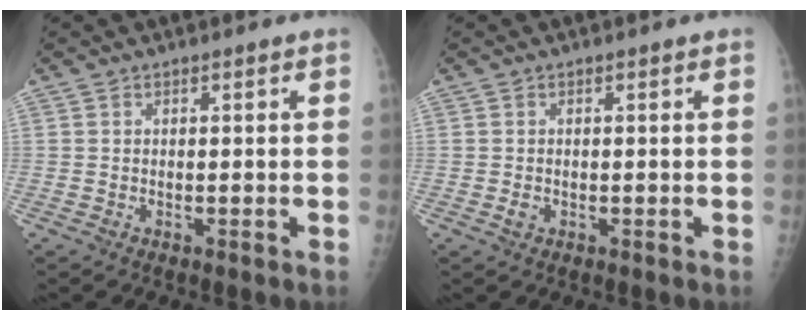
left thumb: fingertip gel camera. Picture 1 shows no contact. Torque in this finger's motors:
{"motor_torque": [-0.20, 0.06, 0.45, 0.16, 0.01]}